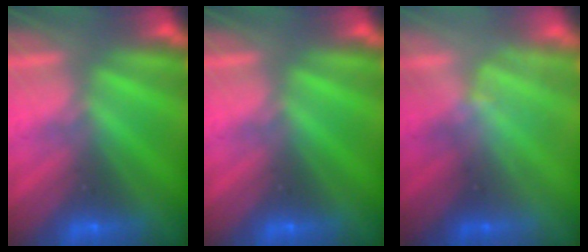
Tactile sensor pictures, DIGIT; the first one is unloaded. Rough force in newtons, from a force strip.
{"total": 0.0}
{"total": 1.3}